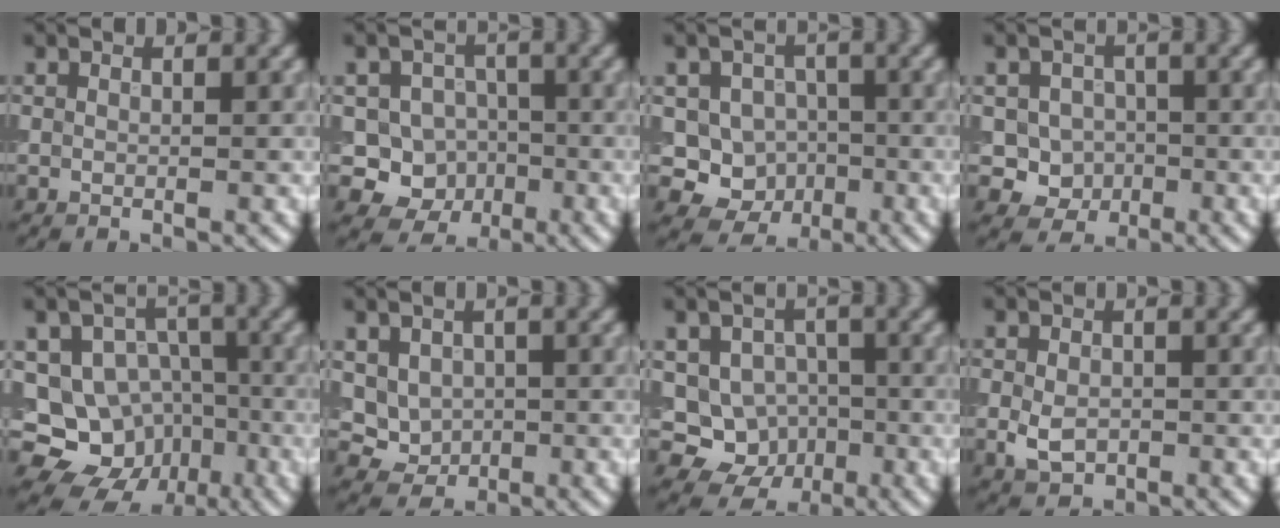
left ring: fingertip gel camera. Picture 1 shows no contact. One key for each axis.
{"total": 6.4, "fx": -2.0, "fy": 5.8, "fz": 1.7, "tx": 0.006, "ty": 0.002, "tz": -0.062}
{"total": 6.1, "fx": -1.3, "fy": 5.6, "fz": 1.9, "tx": -0.002, "ty": 0.003, "tz": -0.046}
{"total": 3.6, "fx": -0.5, "fy": 3.4, "fz": 1.2, "tx": 0.002, "ty": -0.004, "tz": -0.025}
{"total": 12.5, "fx": -4.6, "fy": 10.7, "fz": 4.5, "tx": -0.066, "ty": 0.000, "tz": -0.082}
{"total": 3.7, "fx": 0.4, "fy": 3.2, "fz": 1.8, "tx": -0.032, "ty": -0.004, "tz": 0.009}
{"total": 5.8, "fx": -1.3, "fy": 5.2, "fz": 2.1, "tx": -0.009, "ty": 0.000, "tz": -0.039}
{"total": 2.9, "fx": -0.7, "fy": 2.1, "fz": 1.9, "tx": -0.038, "ty": -0.007, "tz": -0.014}